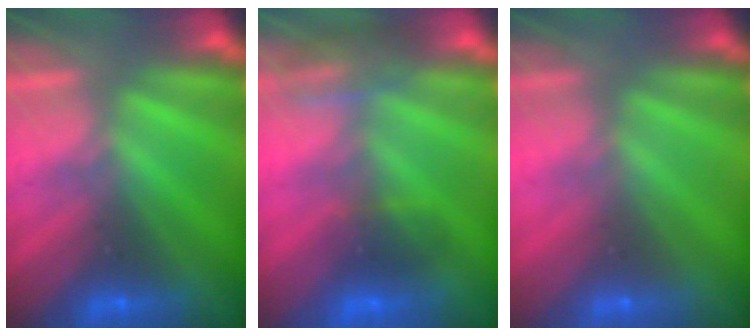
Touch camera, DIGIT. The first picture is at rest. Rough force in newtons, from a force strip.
{"total": 3.4}
{"total": 2.9}